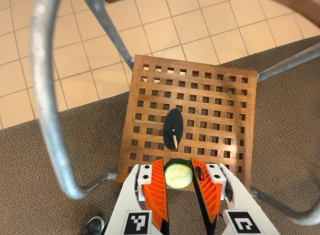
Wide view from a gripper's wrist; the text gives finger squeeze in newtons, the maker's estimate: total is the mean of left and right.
{"total": 6.9, "left": 6.7, "right": 7.0}